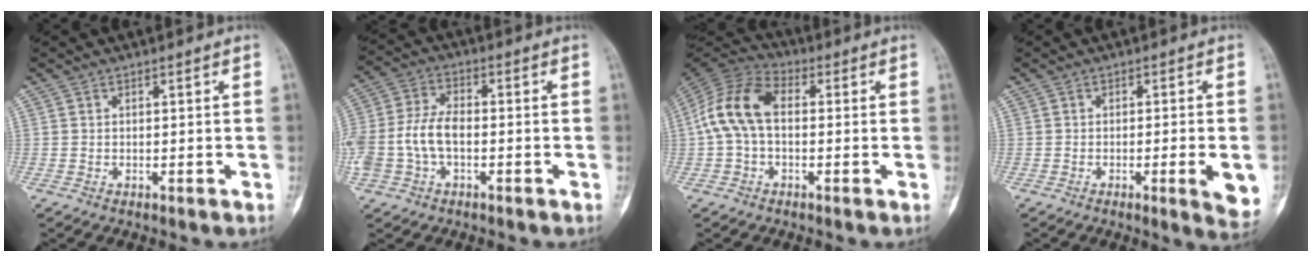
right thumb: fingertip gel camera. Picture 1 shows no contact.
{"total": 9.8, "force": [-1.7, 5.9, 7.6], "torque": [-0.172, 0.030, -0.034]}
{"total": 11.4, "force": [0.3, 7.1, 8.9], "torque": [-0.179, 0.032, -0.005]}
{"total": 6.5, "force": [-1.8, 1.0, 6.1], "torque": [-0.082, -0.008, -0.023]}